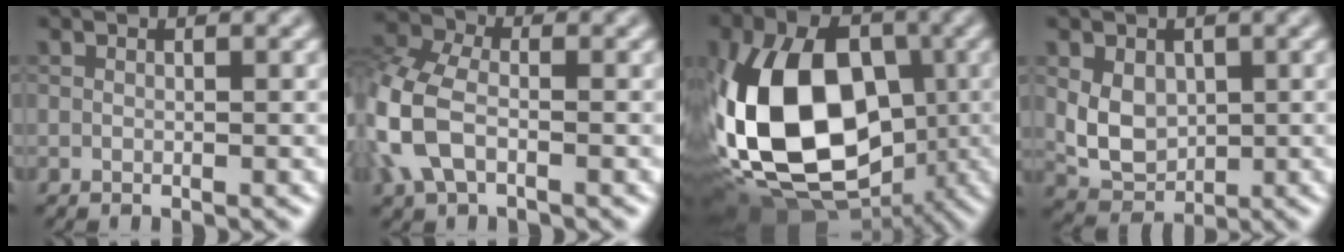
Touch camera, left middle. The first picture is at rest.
{"total": 6.8, "force": [-2.0, 4.3, 5.0], "torque": [-0.138, -0.002, -0.051]}
{"total": 17.2, "force": [-1.9, 11.6, 12.5], "torque": [-0.259, -0.007, -0.039]}
{"total": 4.2, "force": [0.4, 3.2, 2.7], "torque": [-0.052, -0.006, 0.012]}